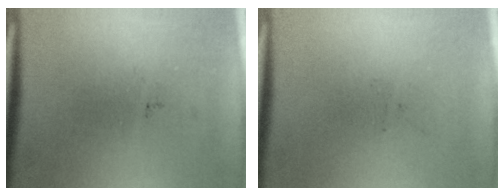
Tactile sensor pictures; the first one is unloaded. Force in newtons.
{"total": 0.0}